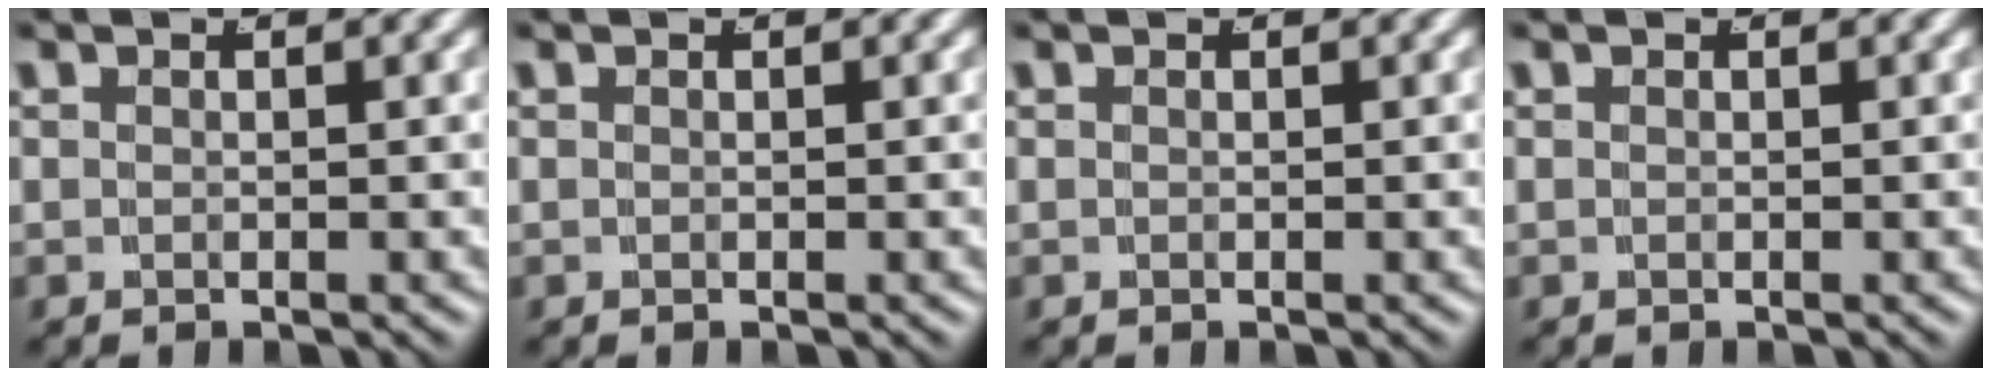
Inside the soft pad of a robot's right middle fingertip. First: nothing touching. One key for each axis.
{"total": 0.0}
{"total": 0.0}
{"total": 0.0}